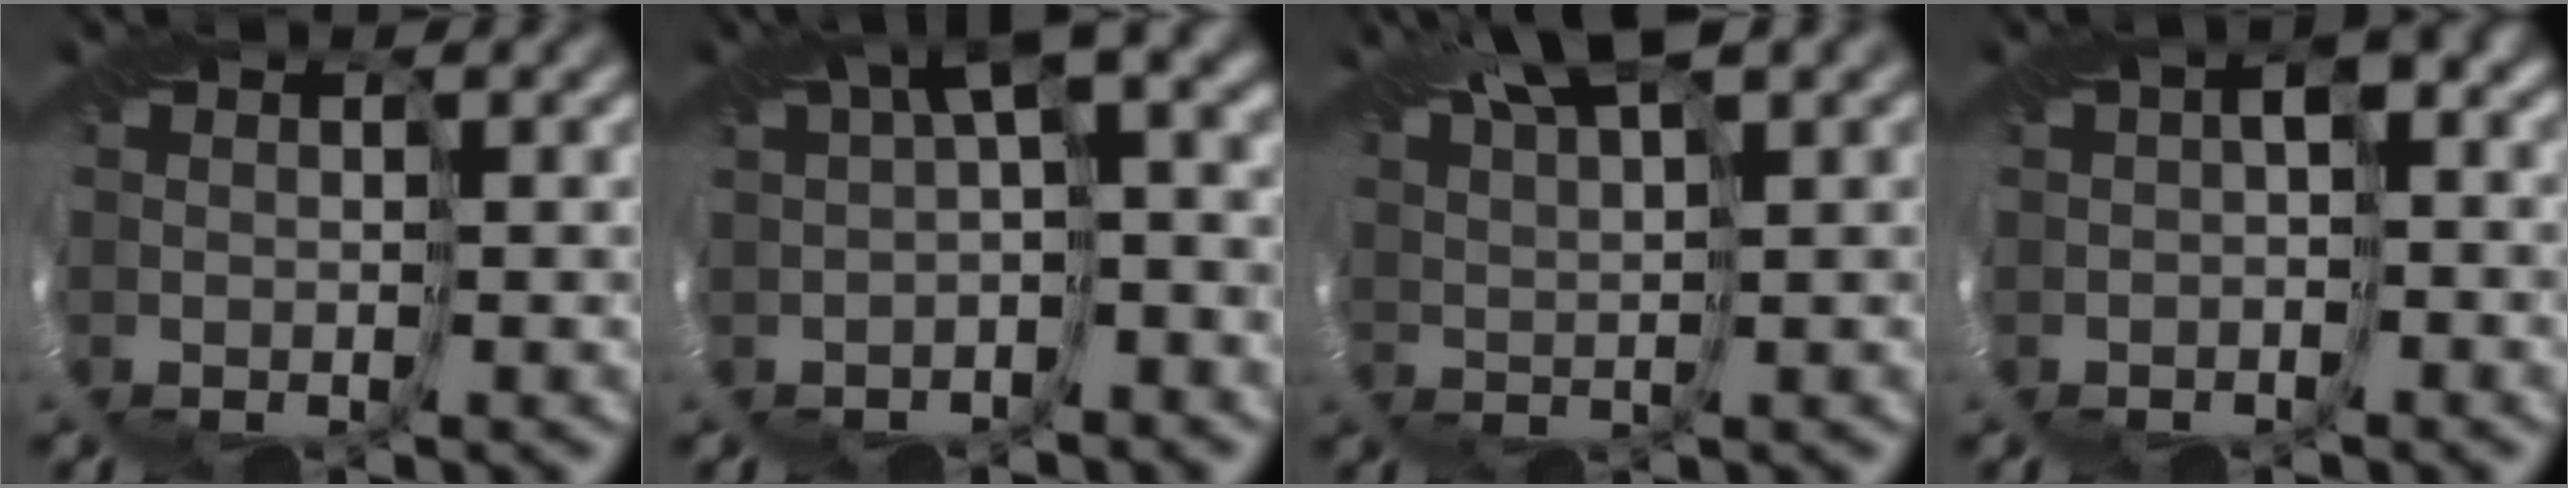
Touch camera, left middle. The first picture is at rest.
{"total": 7.3, "force": [1.4, 2.7, 6.6], "torque": [-0.099, 0.012, 0.018]}
{"total": 6.9, "force": [4.5, 1.3, 5.1], "torque": [-0.094, 0.019, 0.084]}
{"total": 2.7, "force": [0.2, 1.2, 2.5], "torque": [-0.037, 0.015, -0.003]}